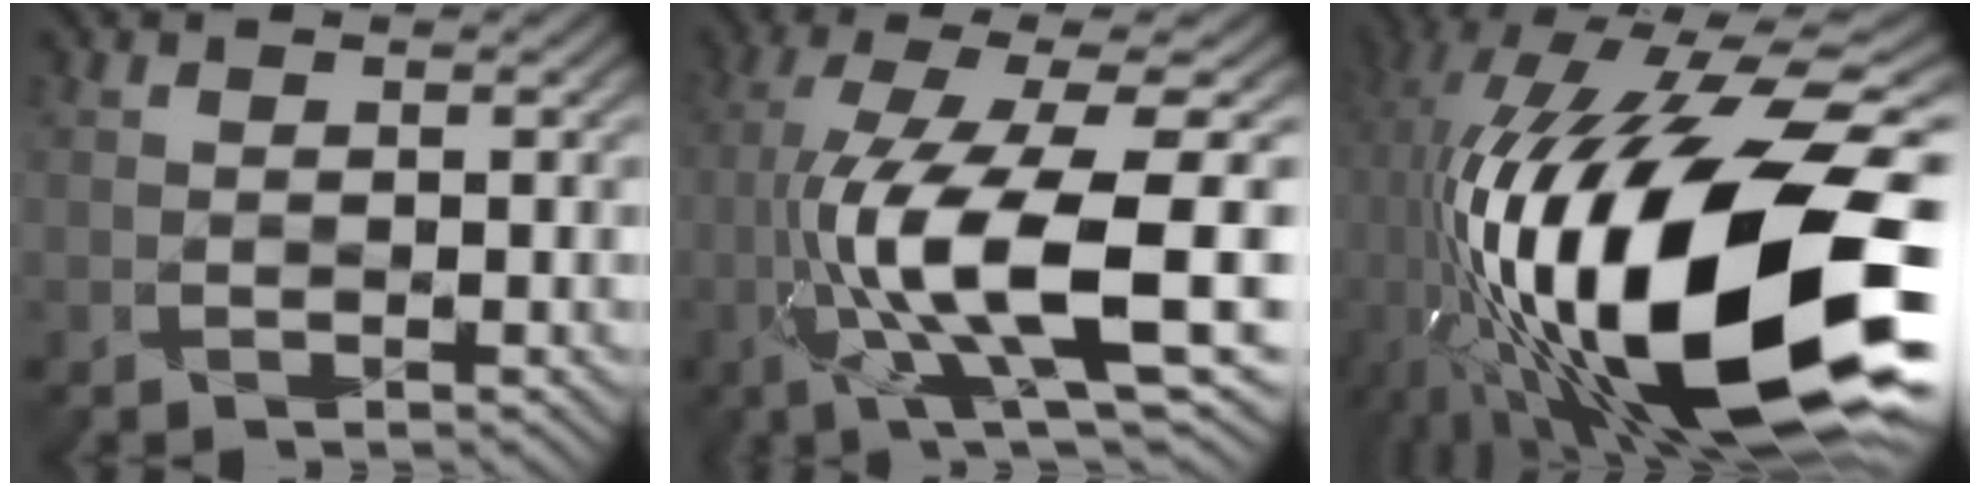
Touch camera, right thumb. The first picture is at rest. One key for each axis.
{"total": 13.7, "fx": -3.8, "fy": 3.0, "fz": 12.8, "tx": -0.221, "ty": 0.001, "tz": -0.053}
{"total": 21.5, "fx": -4.8, "fy": 8.6, "fz": 19.1, "tx": -0.367, "ty": -0.006, "tz": -0.093}